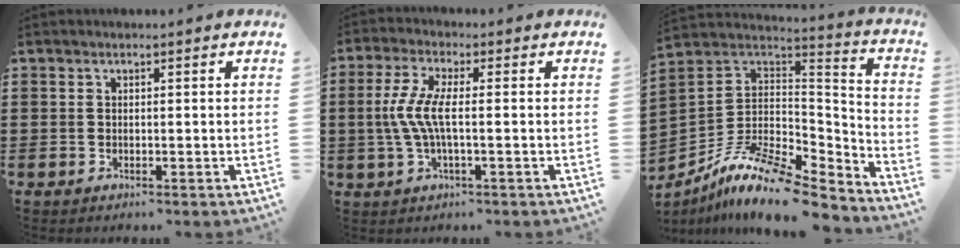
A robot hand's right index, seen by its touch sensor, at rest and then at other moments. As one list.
[{"total": 6.1, "force": [-0.5, 1.2, 5.9], "torque": [-0.142, -0.013, -0.022]}, {"total": 12.8, "force": [-8.8, 4.4, 8.2], "torque": [-0.170, 0.018, -0.169]}]